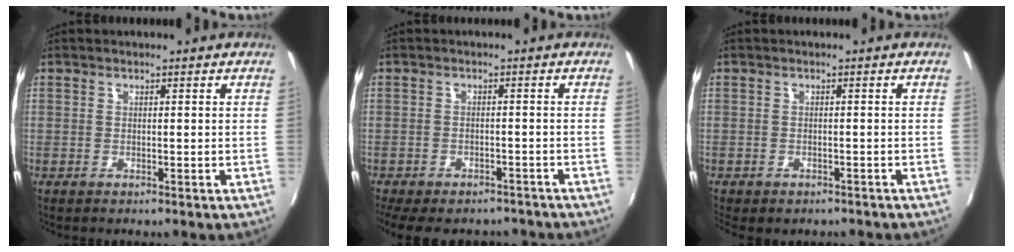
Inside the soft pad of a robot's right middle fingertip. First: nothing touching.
{"total": 13.3, "force": [-10.9, 5.1, 5.7], "torque": [-0.129, -0.023, -0.147]}
{"total": 3.4, "force": [-2.6, 1.5, 1.5], "torque": [-0.034, -0.017, -0.031]}